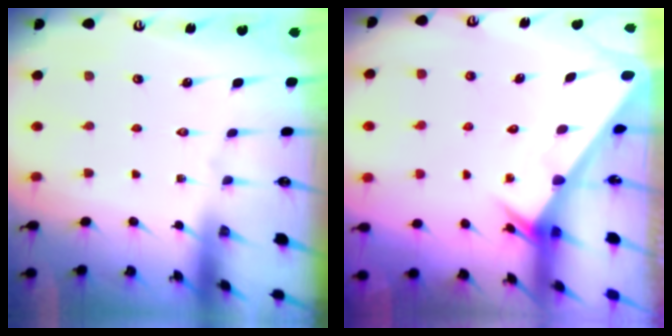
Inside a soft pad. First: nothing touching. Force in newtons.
{"total": 2.3, "press": 2.3, "slide": 0.0}